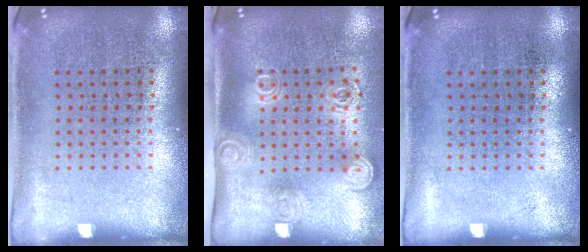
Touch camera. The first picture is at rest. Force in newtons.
{"total": 2.0, "press": 1.5, "slide": 1.3}
{"total": 0.0}